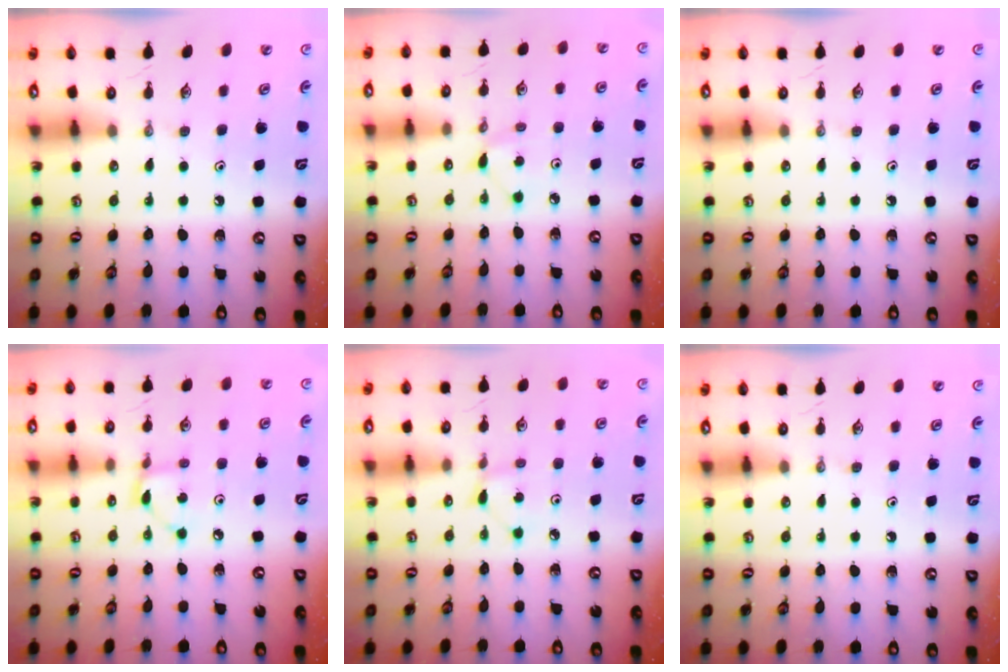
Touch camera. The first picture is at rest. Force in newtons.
{"total": 3.6, "press": 3.6, "slide": 0.5}
{"total": 0.0}
{"total": 2.6, "press": 2.6, "slide": 0.1}
{"total": 1.3, "press": 1.3, "slide": 0.1}
{"total": 0.0}